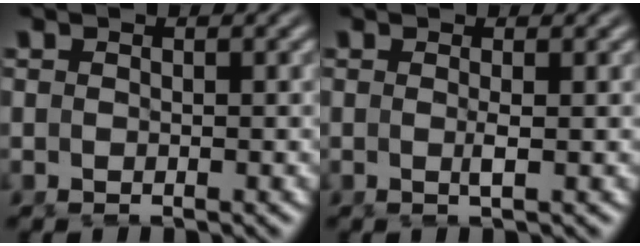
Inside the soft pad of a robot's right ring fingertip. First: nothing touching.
{"total": 1.2, "force": [-0.1, -0.8, 0.9], "torque": [-0.015, -0.007, 0.001]}